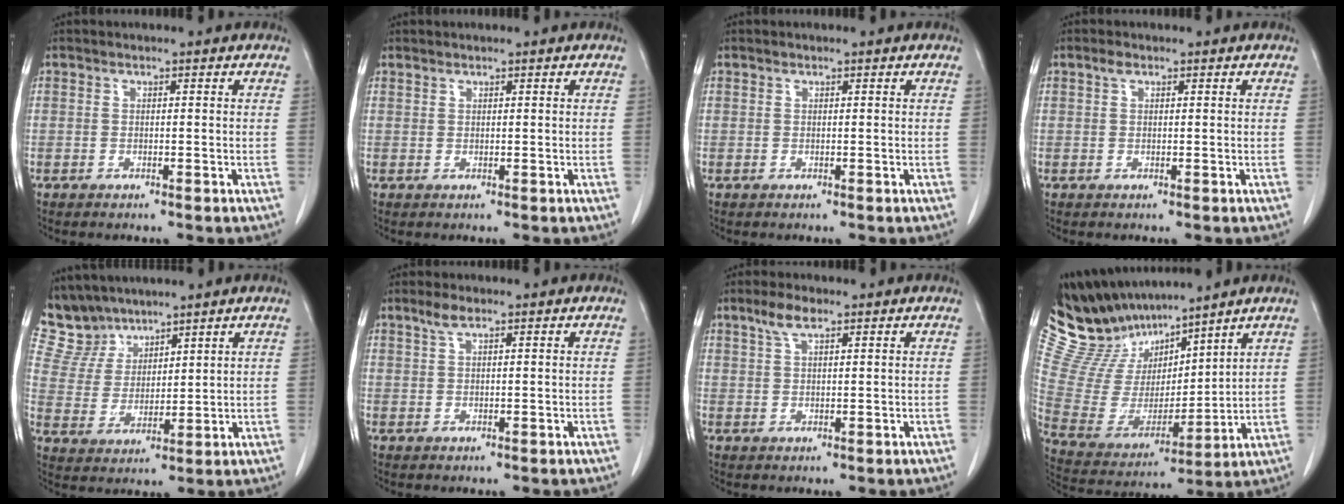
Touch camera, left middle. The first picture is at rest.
{"total": 0.5, "force": [0.5, 0.2, 0.0], "torque": [-0.002, 0.000, 0.010]}
{"total": 0.0}
{"total": 1.0, "force": [0.6, 0.5, 0.7], "torque": [-0.014, 0.007, 0.010]}
{"total": 7.3, "force": [6.7, 2.9, 0.0], "torque": [-0.012, 0.008, 0.151]}
{"total": 2.1, "force": [1.4, 0.4, 1.4], "torque": [-0.036, 0.007, 0.031]}
{"total": 3.4, "force": [2.2, 0.9, 2.4], "torque": [-0.056, 0.008, 0.046]}
{"total": 14.8, "force": [13.5, 4.1, 4.4], "torque": [-0.104, 0.008, 0.272]}